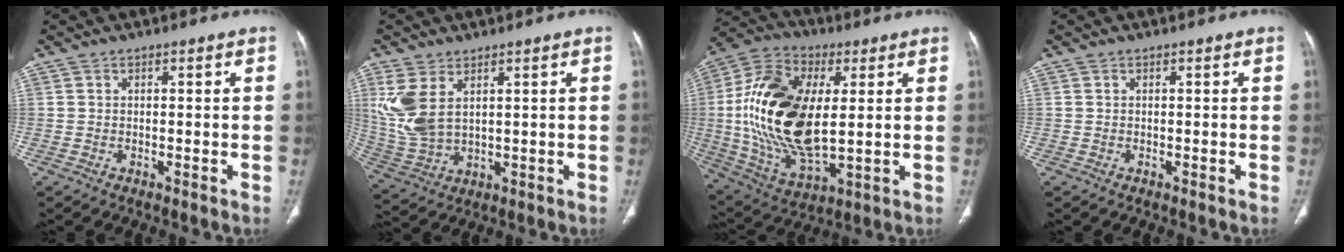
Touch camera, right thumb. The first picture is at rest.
{"total": 8.1, "force": [2.9, 4.5, 6.0], "torque": [-0.139, -0.007, 0.074]}
{"total": 23.9, "force": [2.4, 12.5, 20.3], "torque": [-0.398, -0.010, 0.047]}
{"total": 0.0}